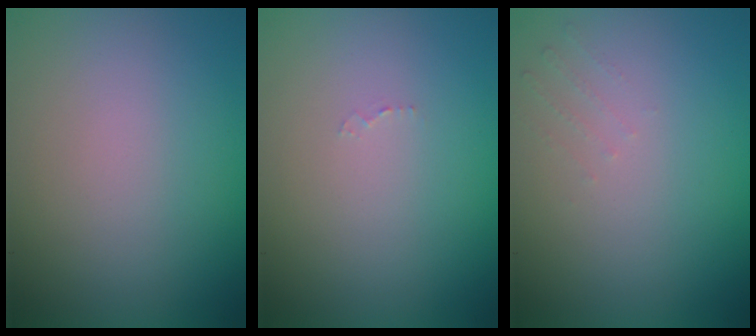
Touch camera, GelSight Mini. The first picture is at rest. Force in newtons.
{"total": 0.5, "press": 0.5, "slide": 0.1}
{"total": 0.8, "press": 0.8, "slide": 0.2}